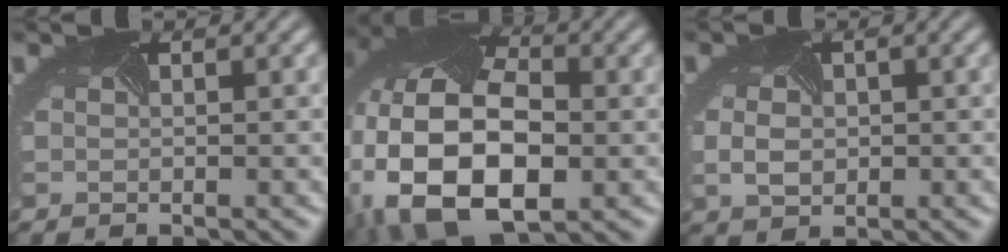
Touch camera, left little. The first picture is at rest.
{"total": 17.0, "force": [-3.4, 11.1, 12.4], "torque": [-0.243, -0.025, -0.043]}
{"total": 2.0, "force": [-0.5, 1.6, 1.2], "torque": [-0.035, -0.008, 0.002]}